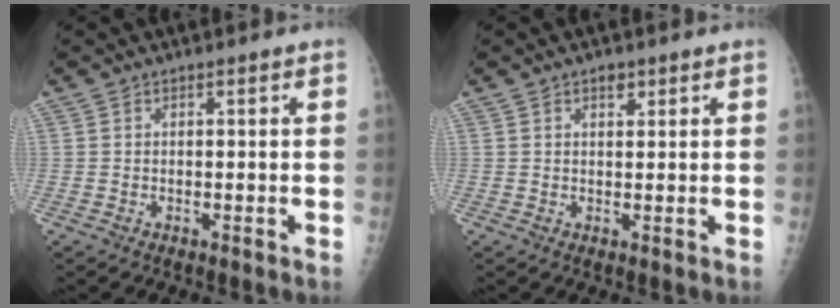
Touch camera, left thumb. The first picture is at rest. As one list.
[{"total": 1.8, "force": [1.1, 1.0, 1.0], "torque": [-0.006, -0.004, 0.015]}]